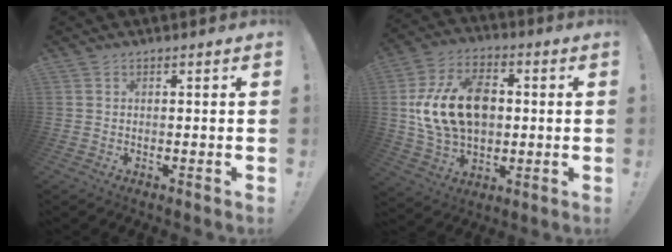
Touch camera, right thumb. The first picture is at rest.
{"total": 20.2, "force": [1.6, 14.1, 14.4], "torque": [-0.250, 0.001, 0.034]}